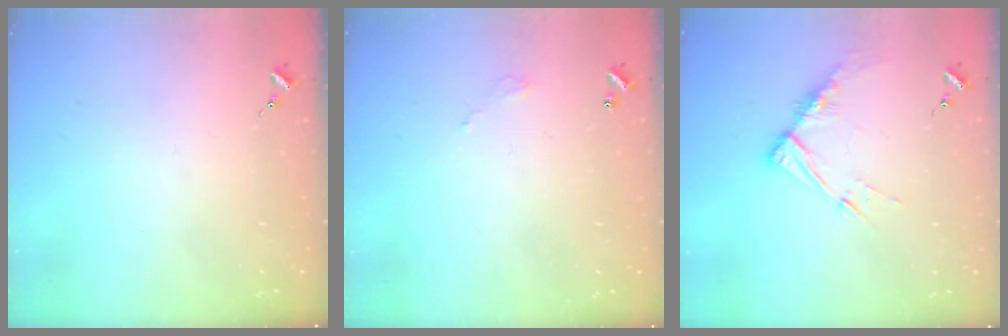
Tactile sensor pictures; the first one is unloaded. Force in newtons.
{"total": 3.0, "press": 3.0, "slide": 0.2}
{"total": 10.5, "press": 10.4, "slide": 1.0}